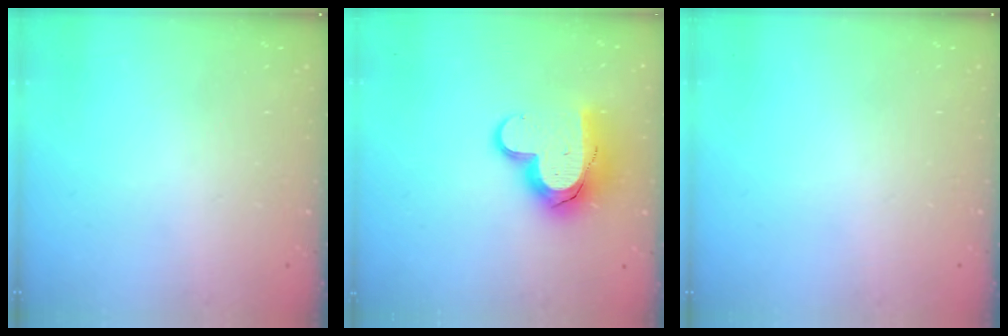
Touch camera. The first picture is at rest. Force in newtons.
{"total": 14.1, "press": 14.0, "slide": 1.2}
{"total": 0.0}